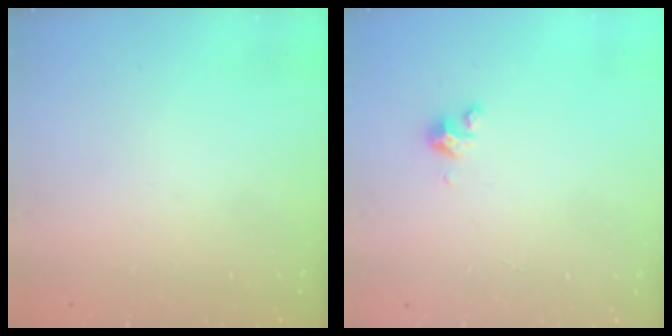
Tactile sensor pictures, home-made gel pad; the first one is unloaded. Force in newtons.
{"total": 1.7, "press": 1.7, "slide": 0.3}